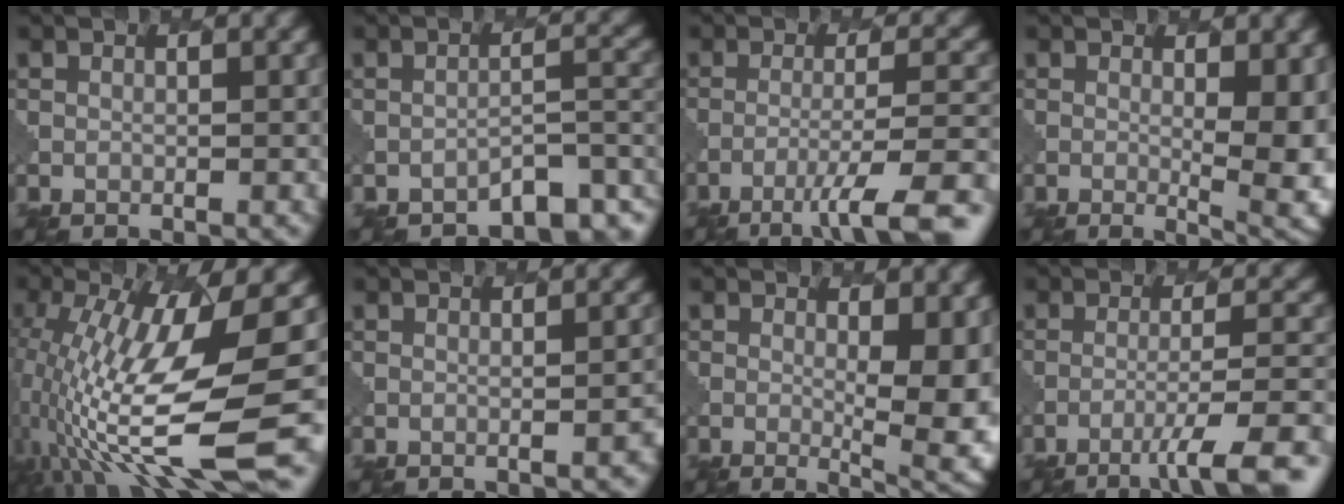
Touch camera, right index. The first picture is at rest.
{"total": 4.2, "force": [-3.4, 1.2, 2.2], "torque": [-0.024, 0.003, -0.046]}
{"total": 7.6, "force": [-4.5, 1.1, 6.0], "torque": [-0.093, 0.005, -0.069]}
{"total": 6.6, "force": [0.3, 2.2, 6.2], "torque": [-0.080, -0.013, 0.010]}
{"total": 13.0, "force": [-1.1, 3.6, 12.5], "torque": [-0.245, -0.019, -0.008]}
{"total": 2.2, "force": [-0.6, 0.7, 2.0], "torque": [-0.013, 0.008, -0.010]}
{"total": 7.7, "force": [0.2, 2.7, 7.2], "torque": [-0.084, -0.010, 0.006]}
{"total": 6.8, "force": [-4.0, 1.0, 5.4], "torque": [-0.081, 0.006, -0.061]}